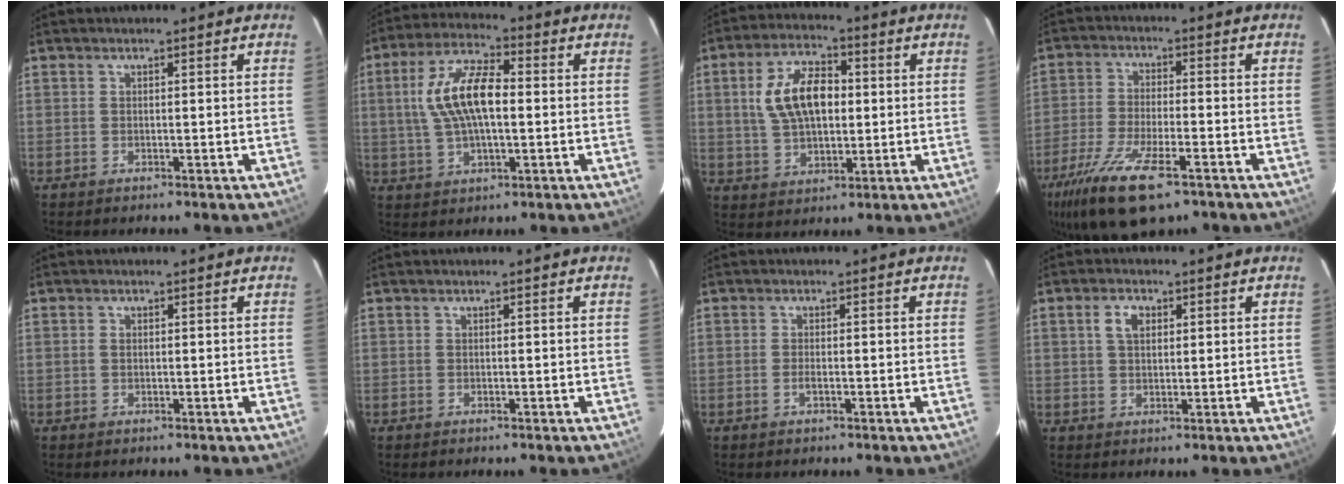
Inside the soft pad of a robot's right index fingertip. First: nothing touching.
{"total": 12.4, "force": [0.8, 5.1, 11.3], "torque": [-0.224, 0.017, 0.016]}
{"total": 11.8, "force": [1.7, 6.6, 9.7], "torque": [-0.185, 0.019, 0.034]}
{"total": 15.6, "force": [-9.8, 4.9, 11.1], "torque": [-0.239, -0.048, -0.182]}
{"total": 0.7, "force": [0.1, 0.6, 0.4], "torque": [-0.007, 0.002, 0.001]}
{"total": 0.0}
{"total": 1.2, "force": [-0.5, 0.3, 1.0], "torque": [-0.021, 0.000, -0.010]}
{"total": 3.6, "force": [1.3, 2.3, 2.5], "torque": [-0.045, 0.010, 0.023]}